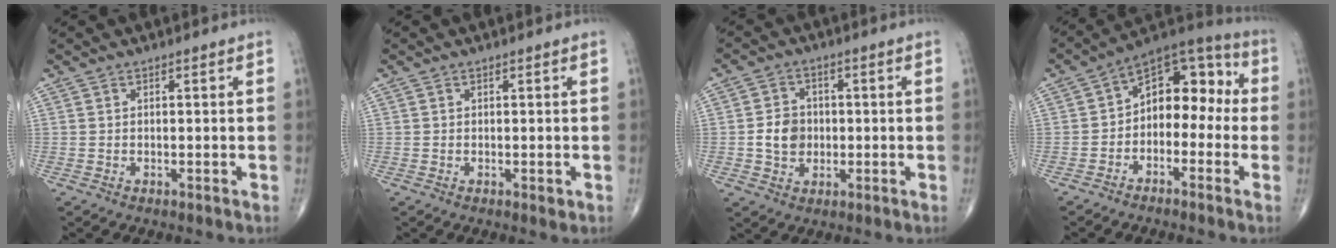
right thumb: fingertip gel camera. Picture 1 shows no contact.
{"total": 0.8, "force": [-0.1, 0.5, 0.7], "torque": [-0.008, -0.003, -0.001]}
{"total": 5.9, "force": [-0.5, 5.0, 3.2], "torque": [-0.037, 0.005, -0.011]}
{"total": 12.2, "force": [-1.3, 8.0, 9.2], "torque": [-0.090, 0.053, -0.041]}